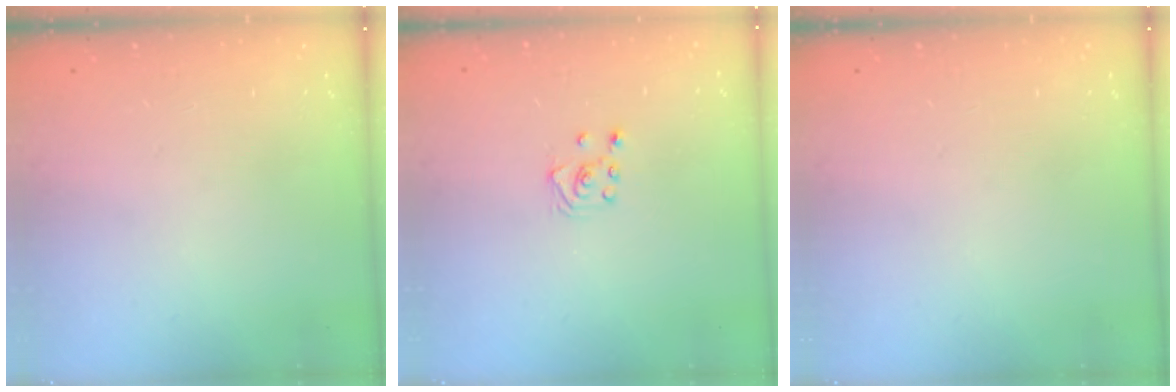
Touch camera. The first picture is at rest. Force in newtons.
{"total": 3.0, "press": 3.0, "slide": 0.3}
{"total": 0.0}